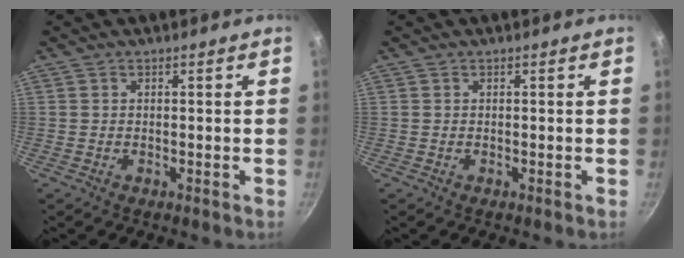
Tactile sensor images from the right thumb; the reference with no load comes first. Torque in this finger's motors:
{"motor_torque": [-0.27, -0.41, -0.01, 0.21, -0.01]}